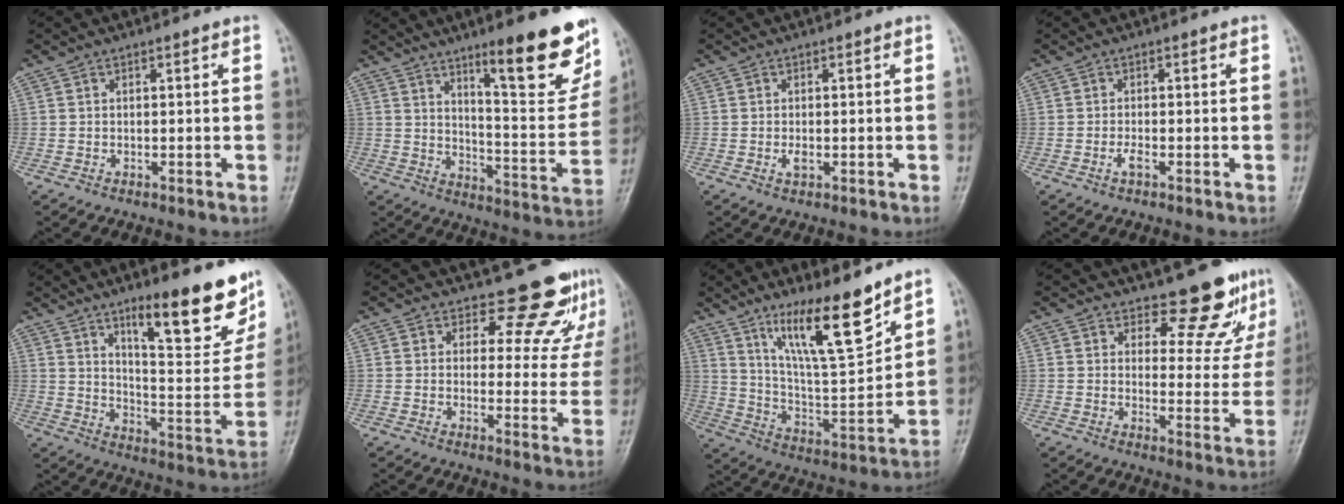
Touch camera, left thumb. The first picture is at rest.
{"total": 19.3, "force": [12.1, 4.0, 14.4], "torque": [-0.155, -0.080, 0.181]}
{"total": 1.4, "force": [-0.3, 0.8, 1.1], "torque": [-0.021, -0.003, -0.005]}
{"total": 1.5, "force": [-0.7, 0.5, 1.2], "torque": [-0.026, -0.002, -0.016]}
{"total": 19.4, "force": [12.5, 5.3, 13.9], "torque": [-0.148, -0.080, 0.191]}
{"total": 10.5, "force": [9.1, 4.7, 2.1], "torque": [0.020, -0.068, 0.096]}
{"total": 16.5, "force": [11.2, 3.6, 11.5], "torque": [-0.171, -0.077, 0.208]}
{"total": 9.9, "force": [8.6, 3.7, 3.2], "torque": [-0.005, -0.080, 0.103]}